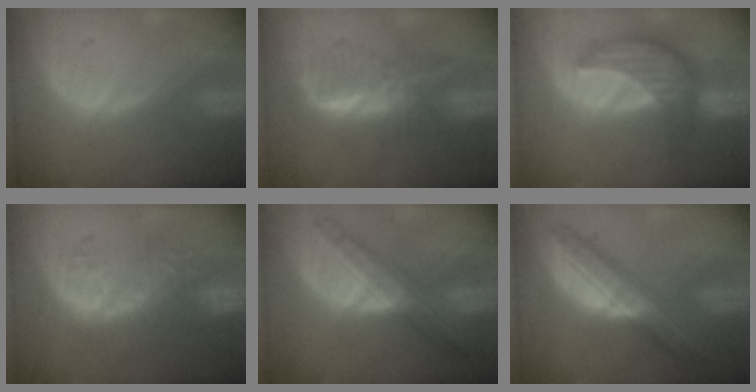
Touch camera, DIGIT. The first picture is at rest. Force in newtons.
{"total": 5.9, "press": 5.9, "slide": 0.8}
{"total": 7.8, "press": 7.5, "slide": 2.2}
{"total": 8.9, "press": 8.6, "slide": 2.0}
{"total": 8.6, "press": 7.6, "slide": 4.1}
{"total": 8.5, "press": 8.5, "slide": 0.5}